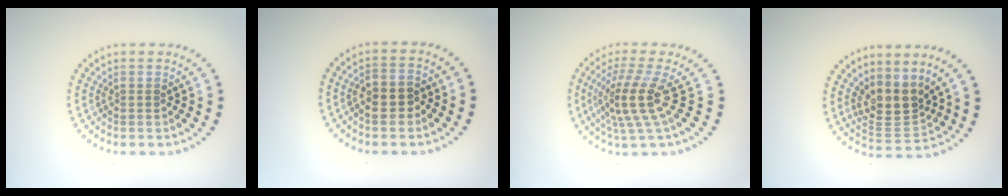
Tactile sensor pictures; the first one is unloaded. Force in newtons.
{"total": 2.6, "press": 2.5, "slide": 0.8}
{"total": 4.1, "press": 2.9, "slide": 3.0}
{"total": 3.5, "press": 2.6, "slide": 2.3}